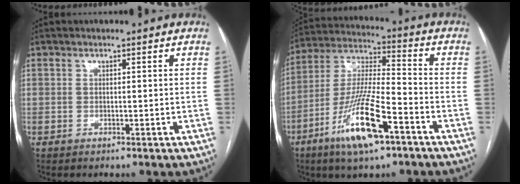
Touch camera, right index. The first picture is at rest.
{"total": 15.1, "force": [-7.8, 2.6, 12.7], "torque": [-0.256, -0.015, -0.140]}